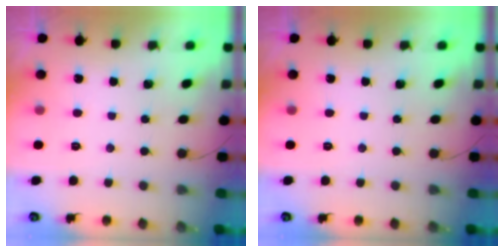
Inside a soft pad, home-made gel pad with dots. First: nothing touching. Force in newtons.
{"total": 0.0}